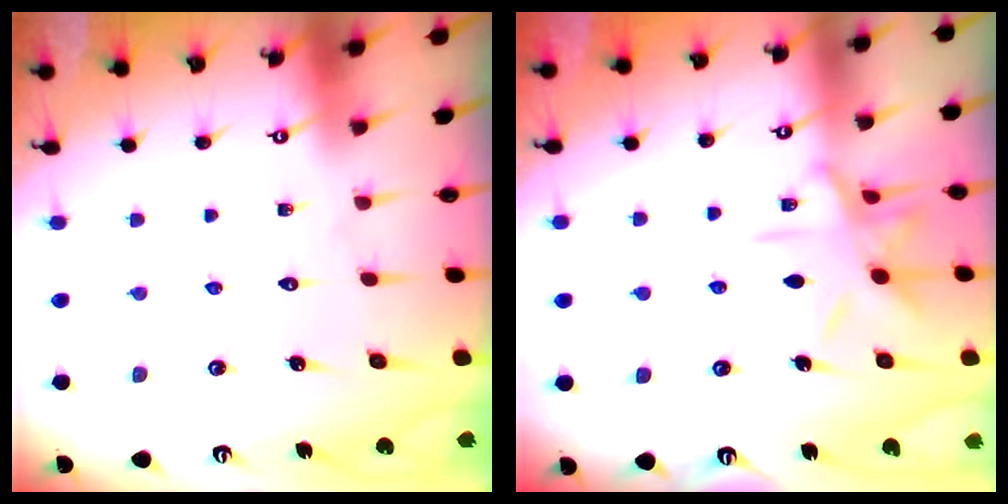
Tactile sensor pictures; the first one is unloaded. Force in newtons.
{"total": 9.7, "press": 9.7, "slide": 0.6}